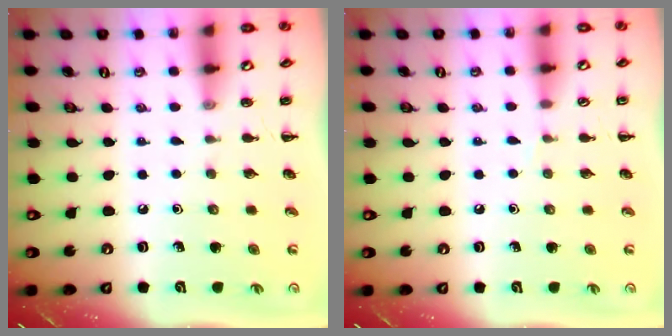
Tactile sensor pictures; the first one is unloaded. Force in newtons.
{"total": 3.0, "press": 2.8, "slide": 1.0}